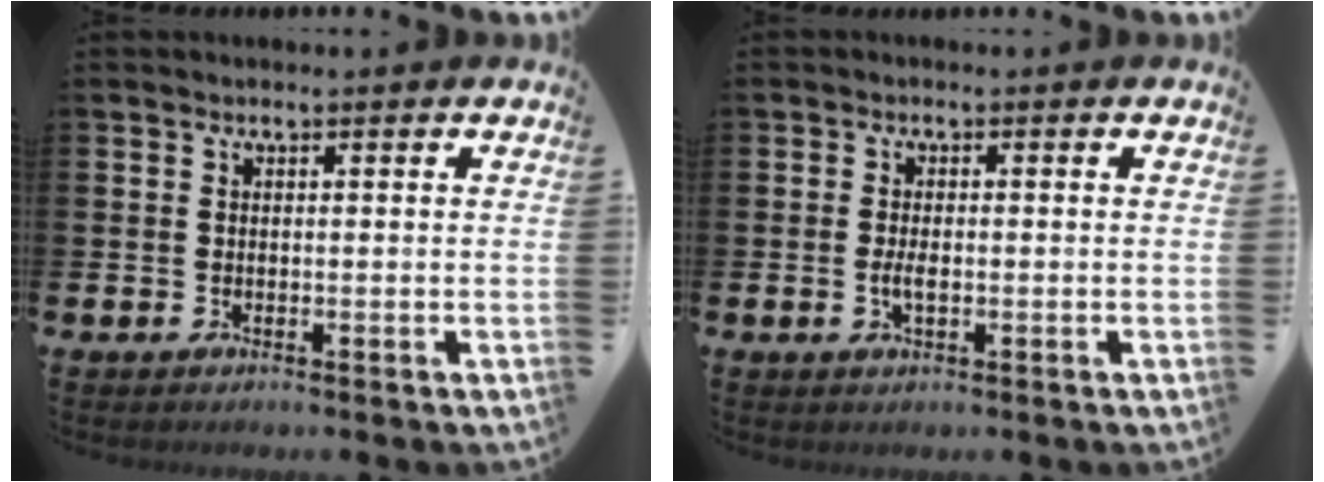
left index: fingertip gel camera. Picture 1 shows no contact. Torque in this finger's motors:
{"motor_torque": [0.38, -0.04, 0.05, 0.08]}